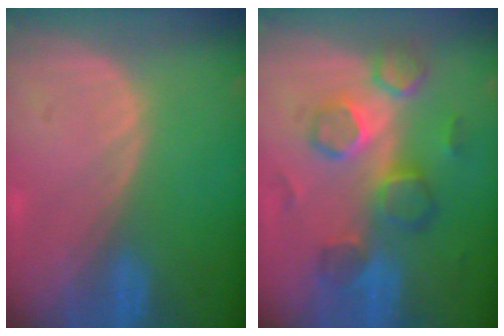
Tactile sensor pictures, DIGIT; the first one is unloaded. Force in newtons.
{"total": 8.5, "press": 8.3, "slide": 2.1}